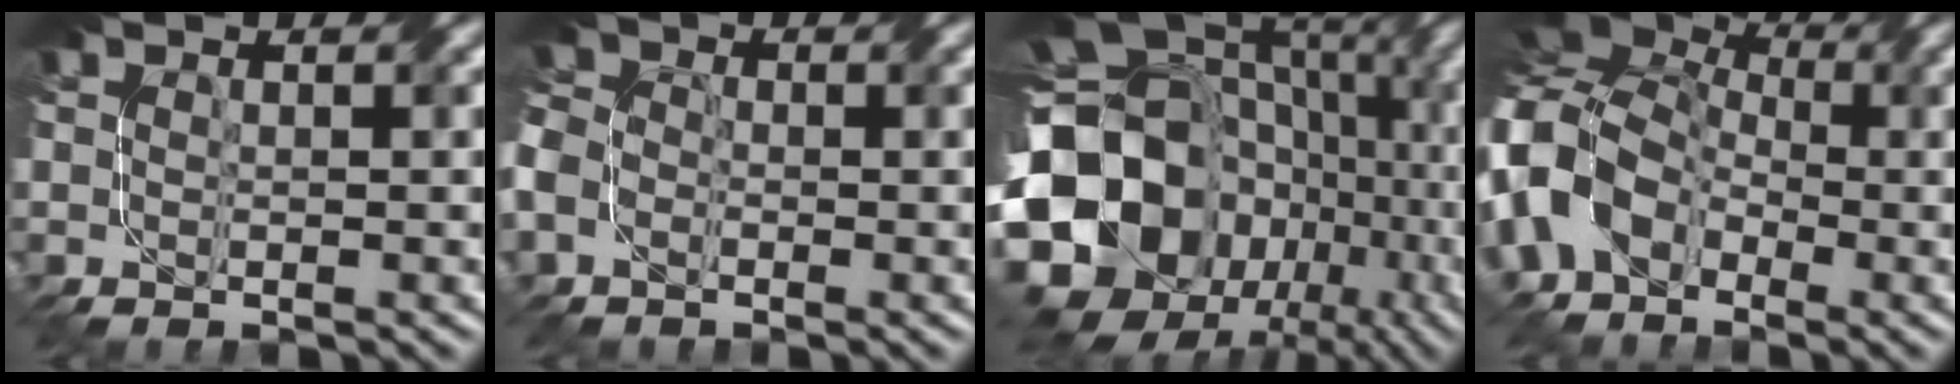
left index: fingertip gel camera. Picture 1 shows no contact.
{"total": 5.1, "force": [-1.9, 4.2, 2.3], "torque": [-0.053, 0.015, -0.046]}
{"total": 20.1, "force": [-4.5, 16.9, 9.9], "torque": [-0.190, -0.007, -0.091]}
{"total": 10.7, "force": [-2.2, 8.3, 6.4], "torque": [-0.143, 0.000, -0.046]}